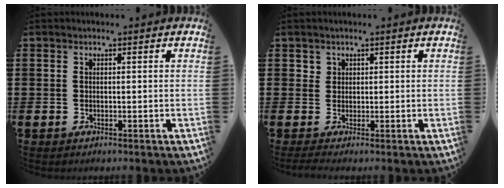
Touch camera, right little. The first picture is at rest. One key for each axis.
{"total": 1.3, "fx": 0.5, "fy": 1.2, "fz": 0.3, "tx": 0.015, "ty": -0.004, "tz": 0.004}